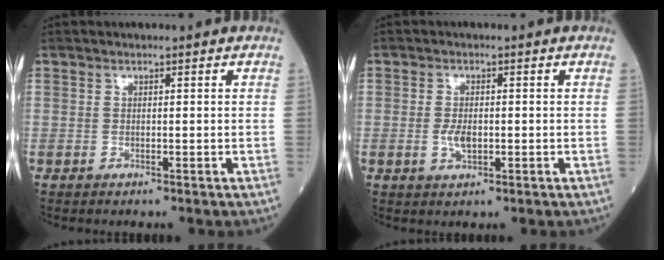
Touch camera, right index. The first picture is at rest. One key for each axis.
{"total": 2.8, "fx": -0.5, "fy": 1.2, "fz": 2.4, "tx": -0.054, "ty": -0.002, "tz": -0.008}